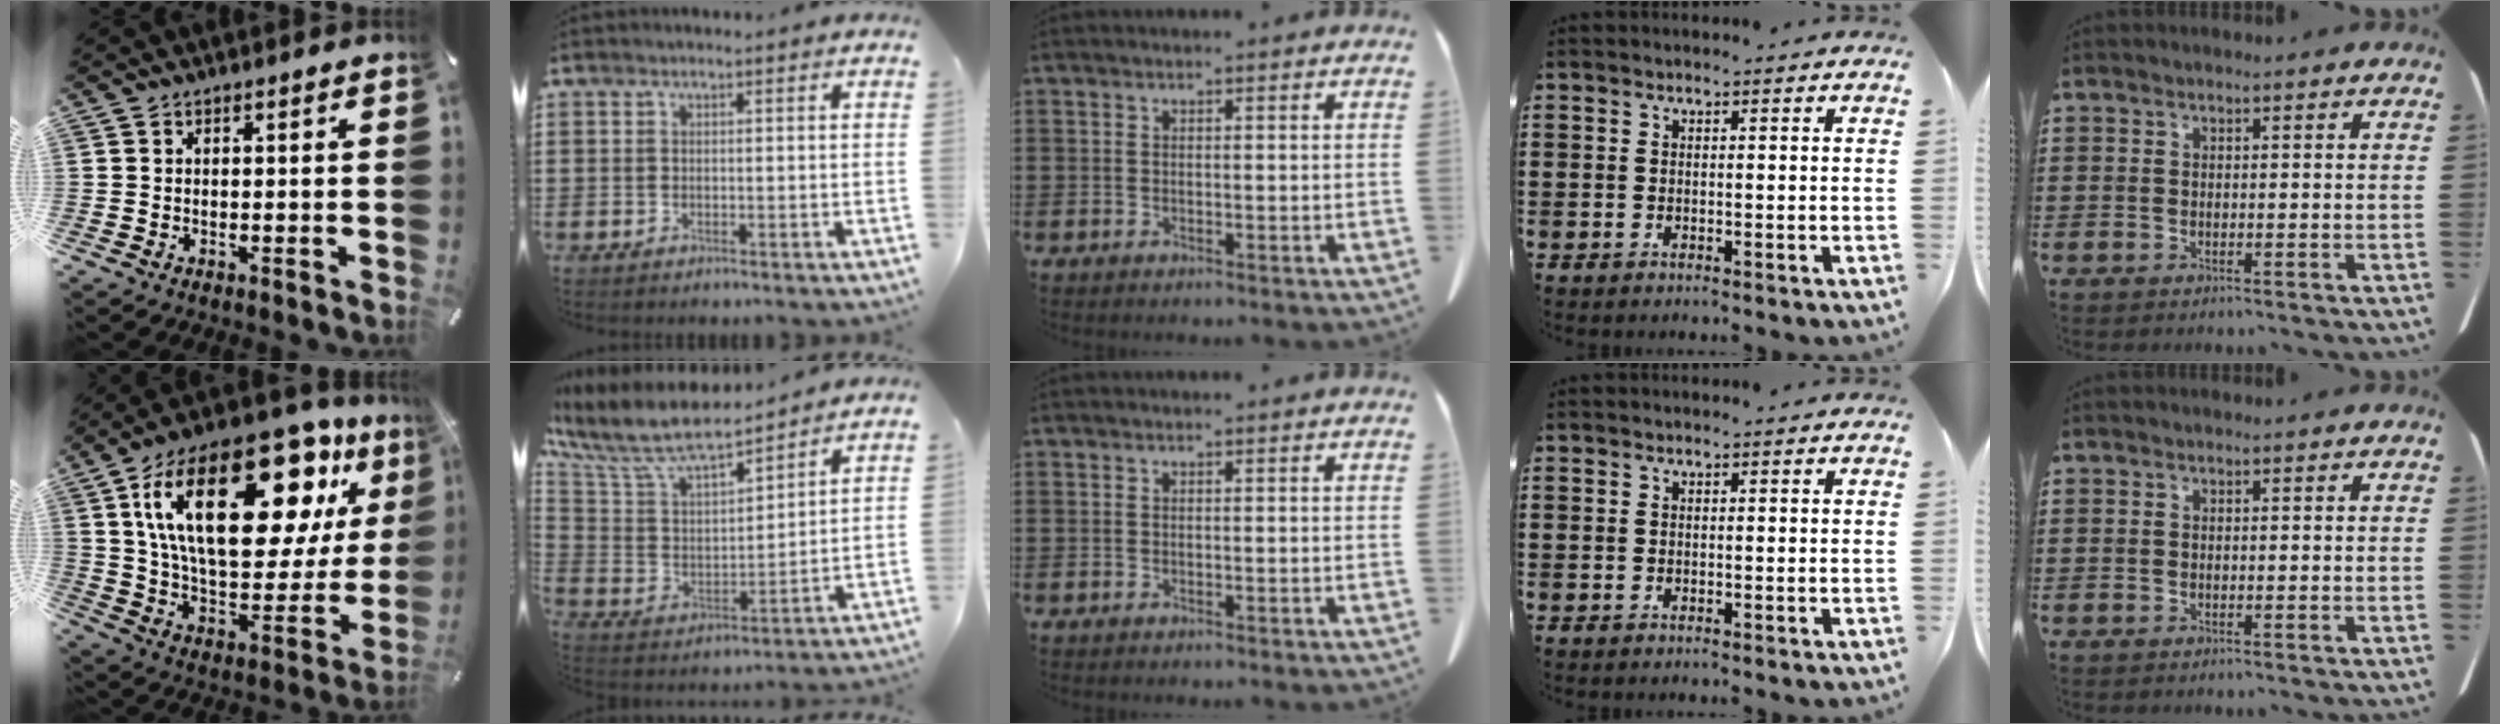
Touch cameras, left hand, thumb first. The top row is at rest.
{"thumb": {"total": 31.6, "force": [14.6, 14.8, 23.8], "torque": [-0.418, -0.081, 0.243]}, "index": {"total": 9.4, "force": [7.8, 2.5, 4.7], "torque": [-0.132, -0.047, 0.131]}}